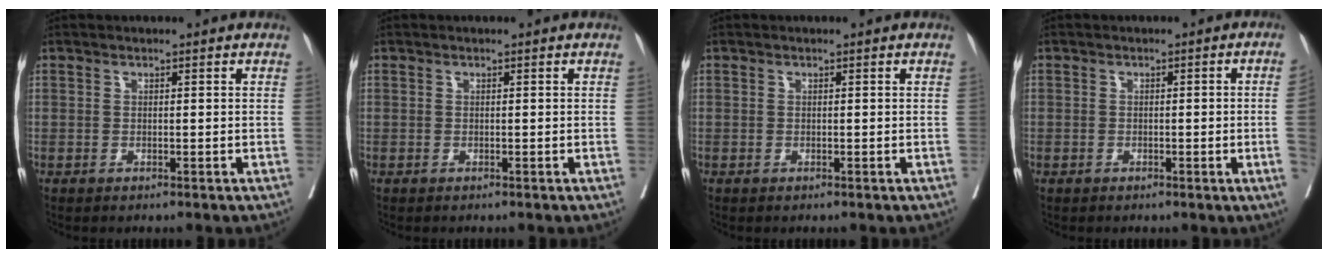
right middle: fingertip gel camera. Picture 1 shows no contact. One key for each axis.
{"total": 0.0}
{"total": 0.0}
{"total": 3.1, "fx": -0.5, "fy": -0.6, "fz": 3.0, "tx": -0.039, "ty": 0.003, "tz": -0.003}